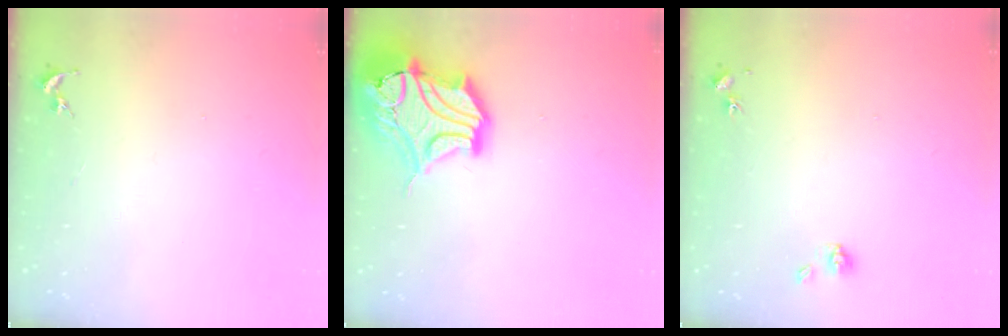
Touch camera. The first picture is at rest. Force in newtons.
{"total": 19.2, "press": 18.9, "slide": 3.2}
{"total": 5.0, "press": 4.6, "slide": 1.7}